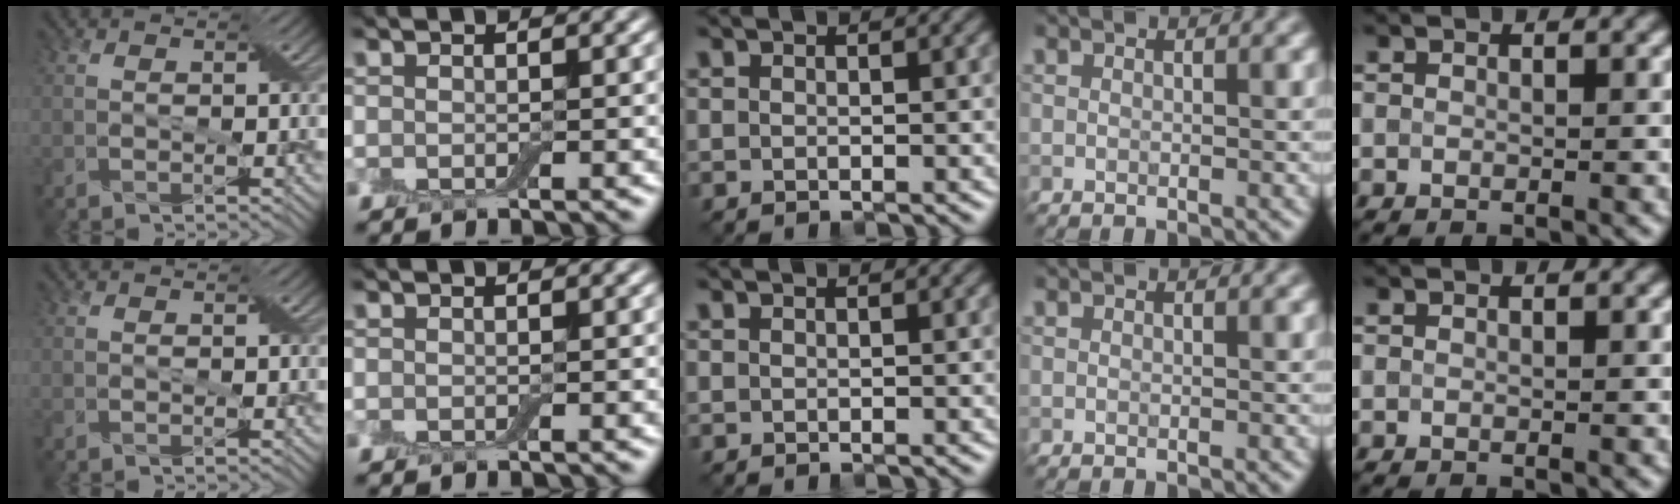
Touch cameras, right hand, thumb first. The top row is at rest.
{}